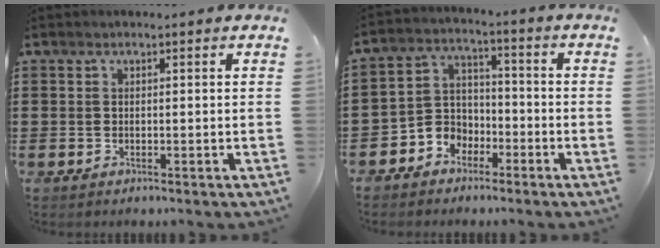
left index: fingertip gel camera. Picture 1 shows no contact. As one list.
[{"total": 4.8, "force": [-3.4, 3.5, 0.2], "torque": [-0.023, 0.004, -0.072]}]